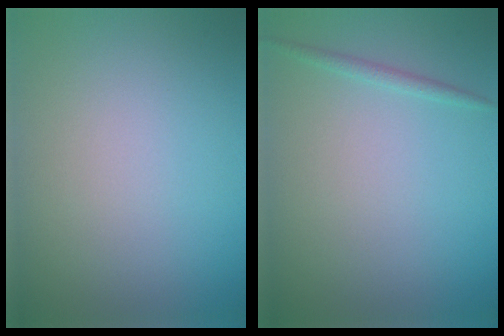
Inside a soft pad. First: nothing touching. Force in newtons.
{"total": 0.9, "press": 0.9, "slide": 0.1}